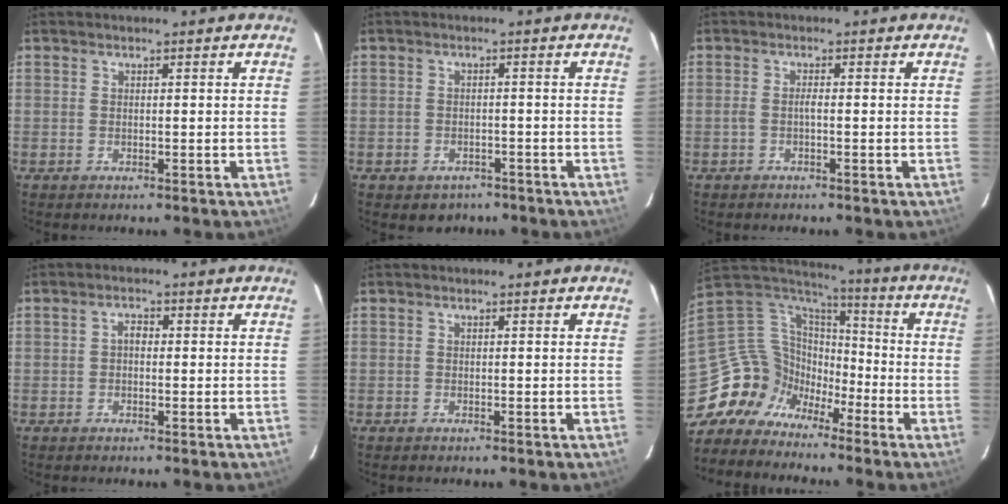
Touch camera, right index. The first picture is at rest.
{"total": 4.3, "force": [-2.9, 3.0, 1.0], "torque": [-0.026, 0.004, -0.033]}
{"total": 1.2, "force": [-0.5, 0.0, 1.0], "torque": [-0.021, 0.003, -0.012]}
{"total": 1.5, "force": [-0.2, 1.1, 1.0], "torque": [-0.019, 0.008, -0.007]}
{"total": 0.0}
{"total": 12.8, "force": [-8.8, 8.8, 3.0], "torque": [-0.076, 0.029, -0.173]}